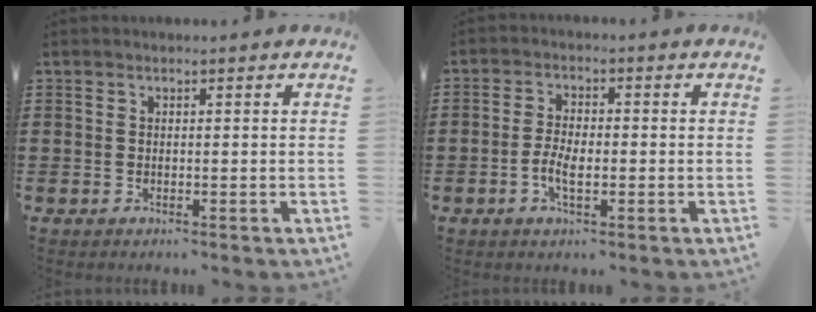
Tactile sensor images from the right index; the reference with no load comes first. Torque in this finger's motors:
{"motor_torque": [0.72, 1.42, 0.05, -0.02]}